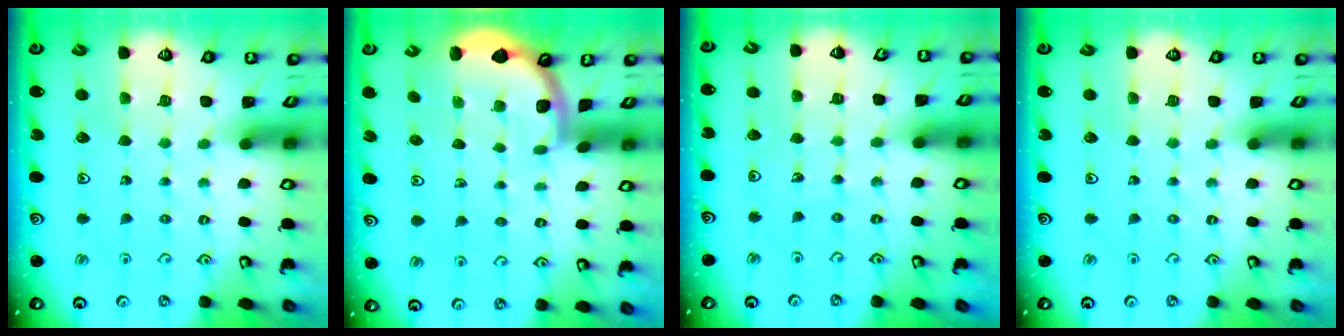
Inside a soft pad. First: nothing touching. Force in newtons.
{"total": 1.8, "press": 1.7, "slide": 0.0}
{"total": 4.7, "press": 4.7, "slide": 0.4}
{"total": 0.0}